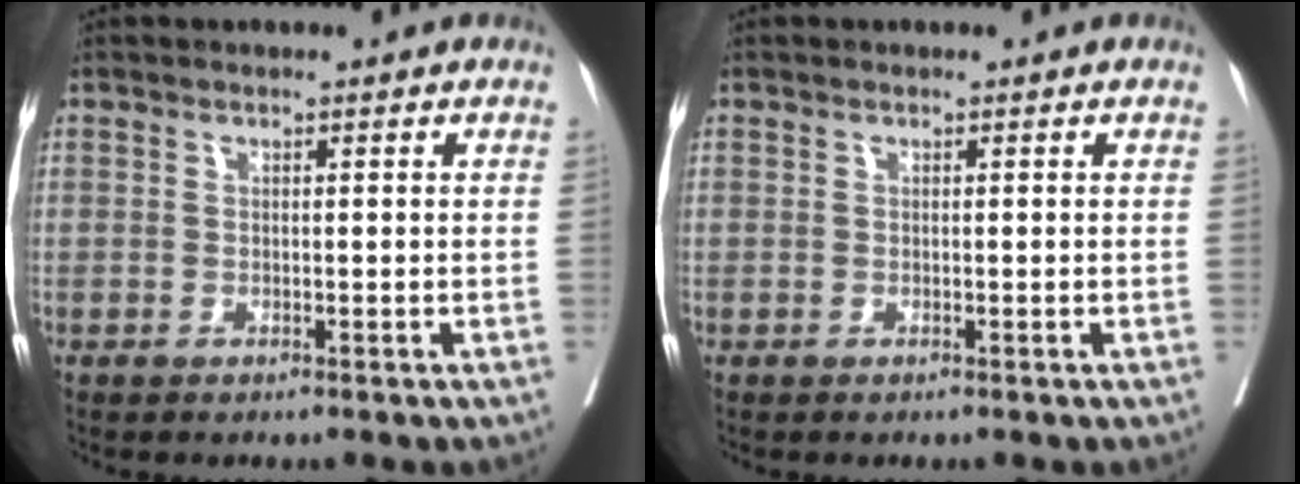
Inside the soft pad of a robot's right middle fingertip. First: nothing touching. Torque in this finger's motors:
{"motor_torque": [0.00, 0.00, 0.00, 0.00]}